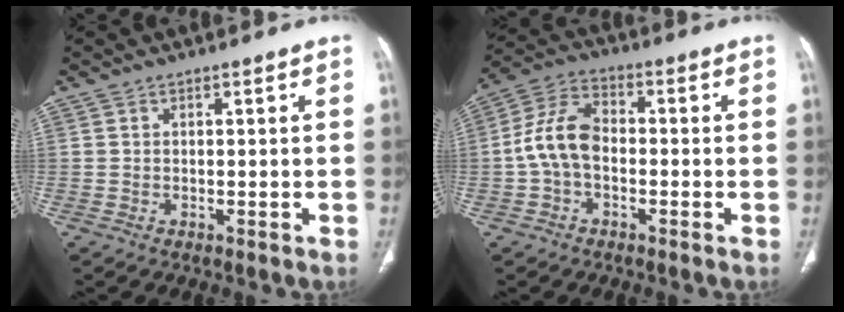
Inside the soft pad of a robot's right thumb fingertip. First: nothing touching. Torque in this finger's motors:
{"motor_torque": [1.30, 1.43, 1.15, -0.50, 0.11]}